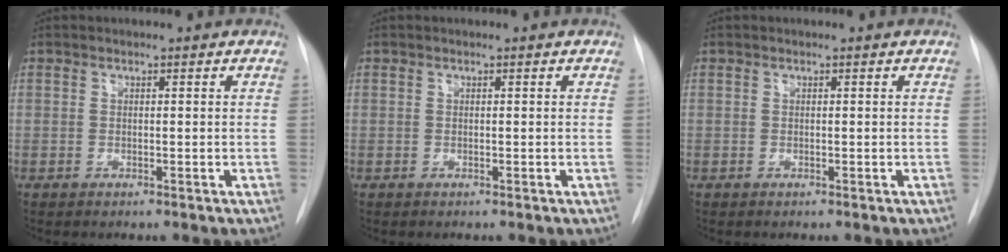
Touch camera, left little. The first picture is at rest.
{"total": 0.0}
{"total": 0.0}